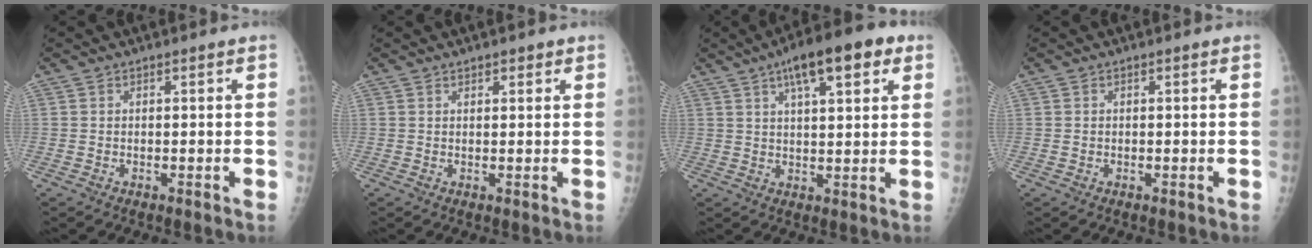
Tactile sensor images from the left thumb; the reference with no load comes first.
{"total": 1.6, "force": [1.1, 0.8, 0.9], "torque": [-0.001, -0.003, 0.011]}
{"total": 13.2, "force": [6.6, 4.3, 10.6], "torque": [-0.139, 0.003, 0.094]}
{"total": 0.6, "force": [-0.2, 0.6, 0.1], "torque": [0.000, 0.003, -0.001]}